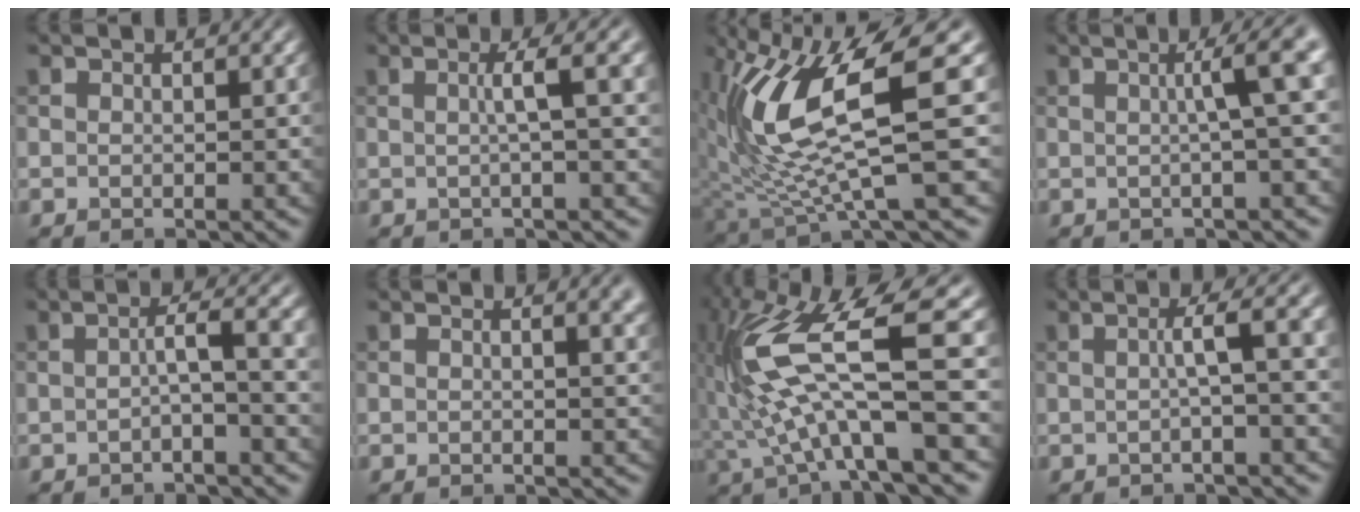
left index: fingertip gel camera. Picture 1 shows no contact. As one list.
[{"total": 4.1, "force": [0.5, 0.8, 4.0], "torque": [-0.053, 0.011, 0.002]}, {"total": 11.1, "force": [2.6, 2.5, 10.5], "torque": [-0.213, -0.008, 0.055]}, {"total": 4.9, "force": [0.7, 0.9, 4.8], "torque": [-0.059, 0.017, 0.007]}, {"total": 3.5, "force": [-0.1, 0.6, 3.5], "torque": [-0.050, 0.010, -0.008]}, {"total": 2.7, "force": [1.0, 1.1, 2.3], "torque": [-0.010, 0.006, 0.006]}, {"total": 11.3, "force": [-0.2, 2.5, 11.0], "torque": [-0.221, 0.013, -0.004]}, {"total": 3.7, "force": [0.2, 0.7, 3.6], "torque": [-0.050, 0.012, -0.004]}]